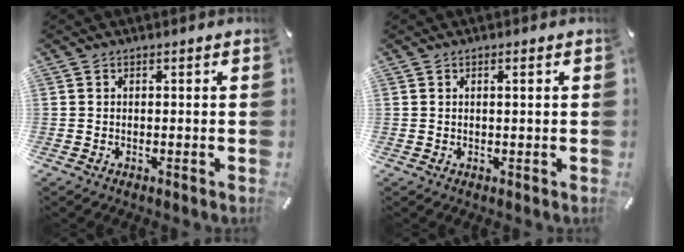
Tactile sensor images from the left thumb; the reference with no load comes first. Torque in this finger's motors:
{"motor_torque": [-0.18, -0.13, -0.06, 0.00, -0.02]}